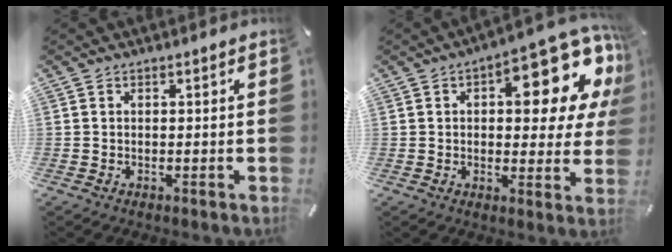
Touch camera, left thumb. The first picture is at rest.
{"total": 16.3, "force": [7.4, 6.9, 12.8], "torque": [-0.156, -0.063, 0.116]}